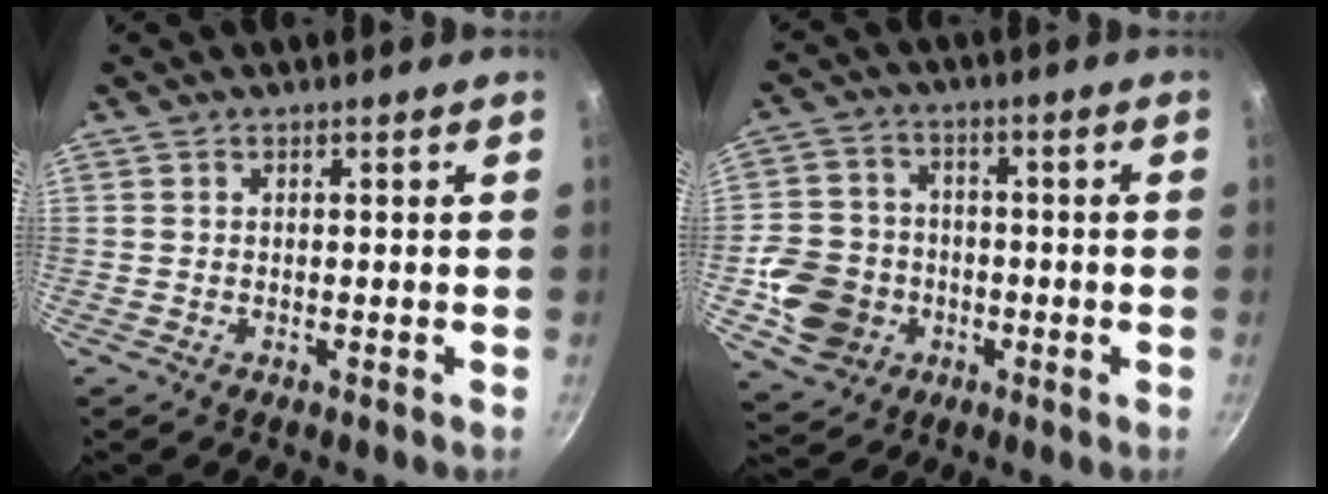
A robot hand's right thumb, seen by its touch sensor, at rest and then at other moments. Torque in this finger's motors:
{"motor_torque": [0.88, 0.64, 0.82, -0.50, 0.32]}